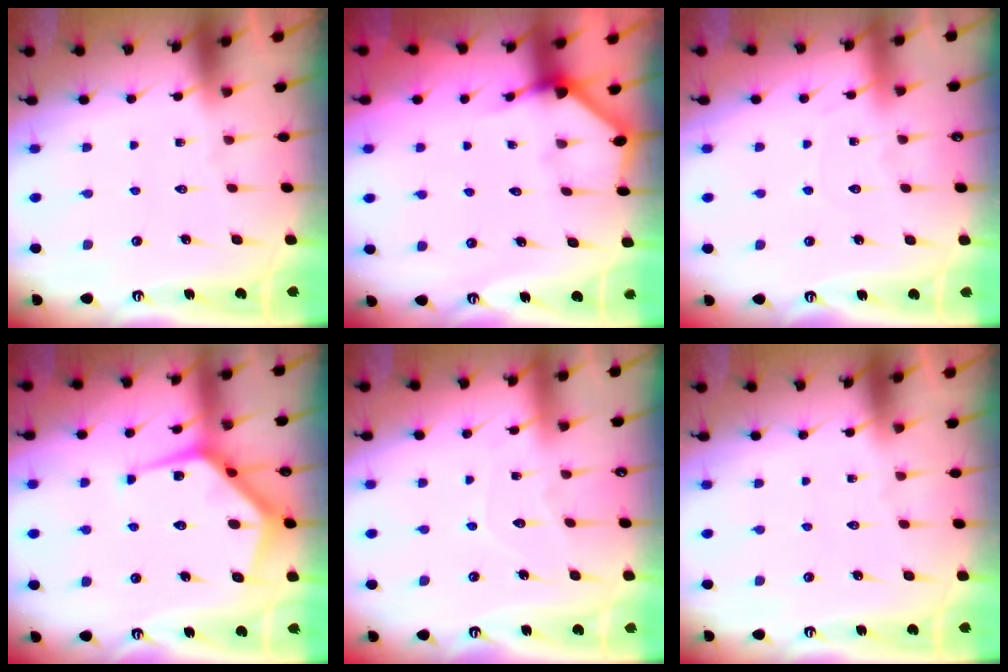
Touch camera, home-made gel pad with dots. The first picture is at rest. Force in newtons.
{"total": 2.3, "press": 2.3, "slide": 0.2}
{"total": 3.5, "press": 3.5, "slide": 0.6}
{"total": 11.7, "press": 11.6, "slide": 0.8}
{"total": 5.0, "press": 5.0, "slide": 0.1}
{"total": 0.0}